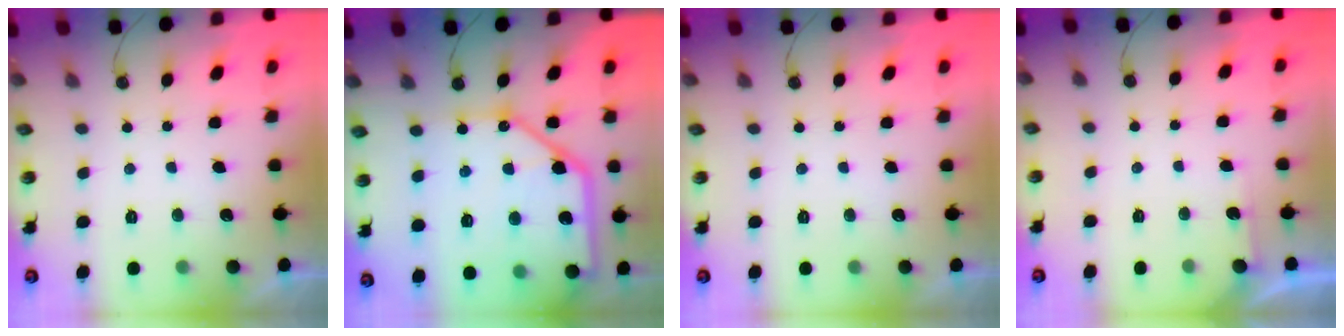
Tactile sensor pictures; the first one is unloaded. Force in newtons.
{"total": 21.5, "press": 21.3, "slide": 2.4}
{"total": 0.0}
{"total": 2.8, "press": 2.8, "slide": 0.3}